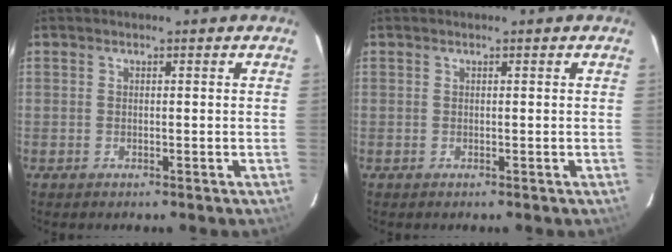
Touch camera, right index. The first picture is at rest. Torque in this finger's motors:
{"motor_torque": [0.00, 0.00, 0.00, 0.00]}